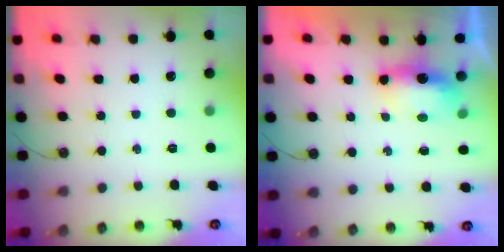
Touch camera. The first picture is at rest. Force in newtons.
{"total": 6.6, "press": 6.6, "slide": 0.7}